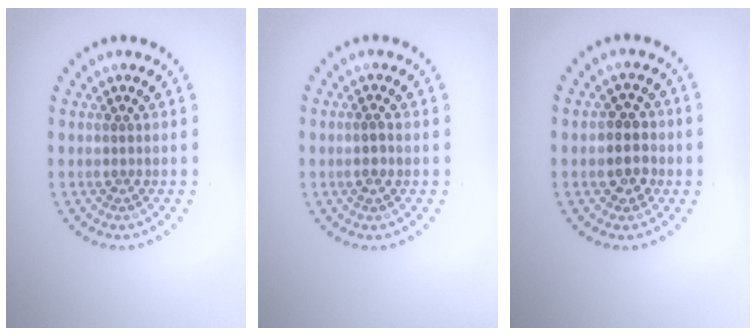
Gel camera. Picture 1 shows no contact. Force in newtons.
{"total": 0.8, "press": 0.7, "slide": 0.4}
{"total": 2.7, "press": 2.7, "slide": 0.6}